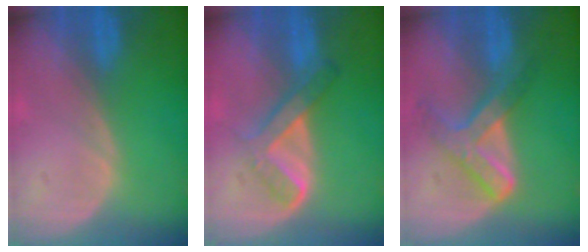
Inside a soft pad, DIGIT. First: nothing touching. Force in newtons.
{"total": 5.4, "press": 5.0, "slide": 2.0}
{"total": 7.2, "press": 6.2, "slide": 3.7}